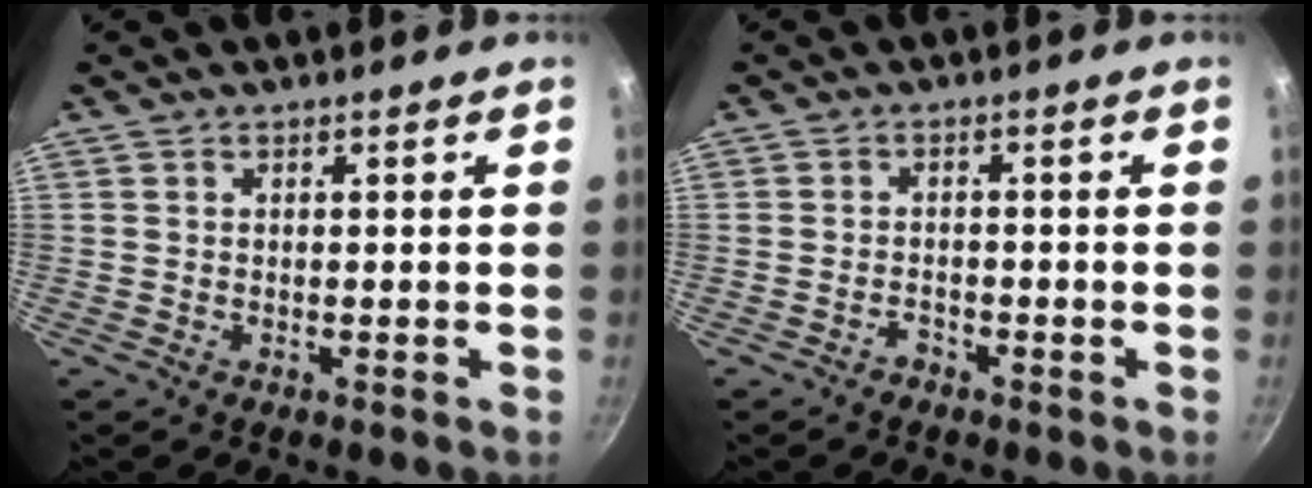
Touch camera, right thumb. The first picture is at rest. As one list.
[{"total": 1.6, "force": [-1.4, 0.7, 0.4], "torque": [0.003, 0.020, -0.022]}]